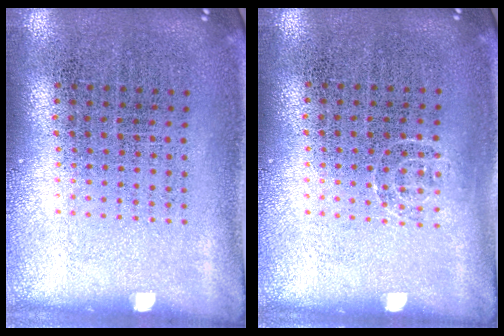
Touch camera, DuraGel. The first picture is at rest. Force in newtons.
{"total": 0.7, "press": 0.5, "slide": 0.5}